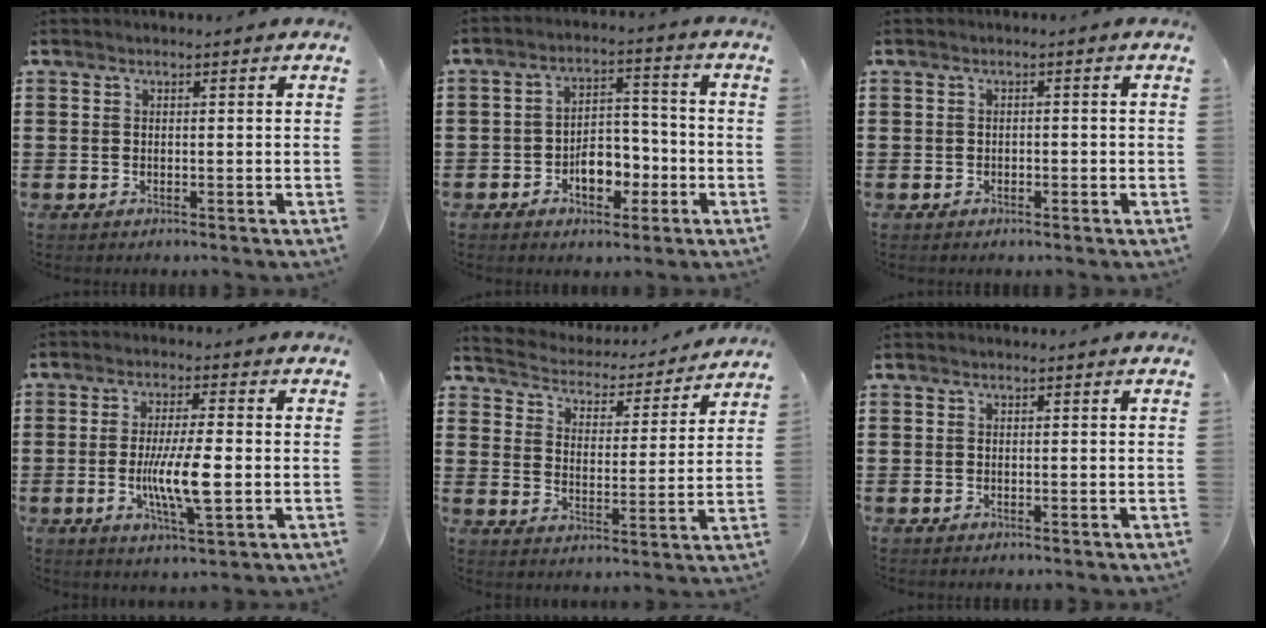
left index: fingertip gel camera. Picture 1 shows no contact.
{"total": 6.0, "force": [-2.5, 3.7, 3.9], "torque": [-0.053, 0.007, -0.049]}
{"total": 0.8, "force": [-0.6, 0.4, 0.2], "torque": [-0.008, 0.000, -0.014]}
{"total": 8.4, "force": [-1.3, 1.8, 8.1], "torque": [-0.157, -0.009, -0.025]}
{"total": 3.2, "force": [3.2, 0.3, -0.1], "torque": [-0.022, -0.031, 0.046]}
{"total": 0.0}